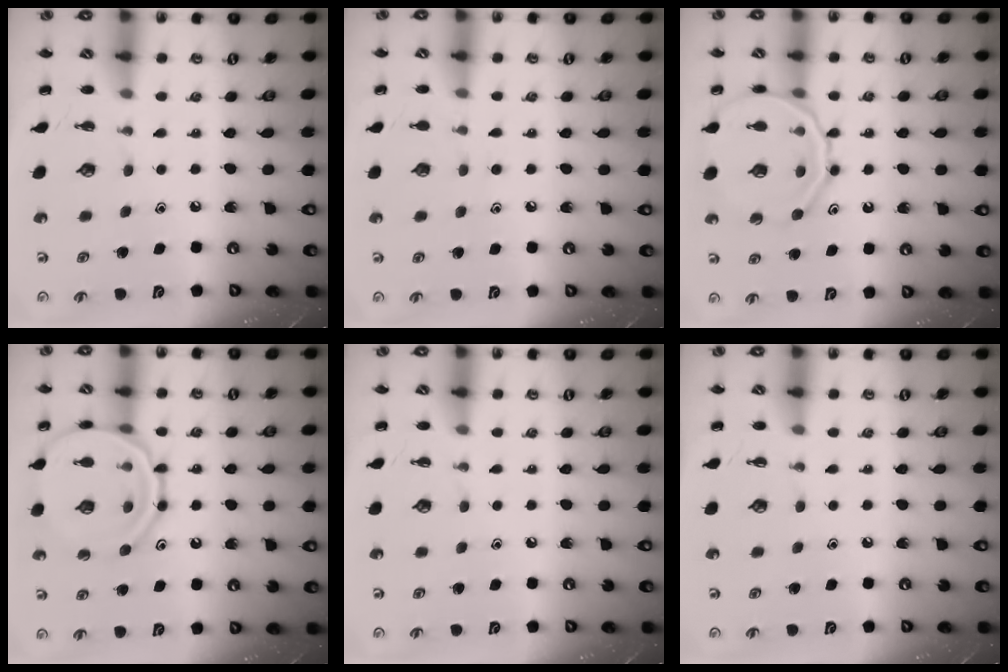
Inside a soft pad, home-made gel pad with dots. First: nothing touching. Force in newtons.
{"total": 6.1, "press": 5.7, "slide": 2.1}
{"total": 15.7, "press": 15.7, "slide": 1.3}
{"total": 15.9, "press": 15.7, "slide": 1.9}
{"total": 0.0}
{"total": 0.0}